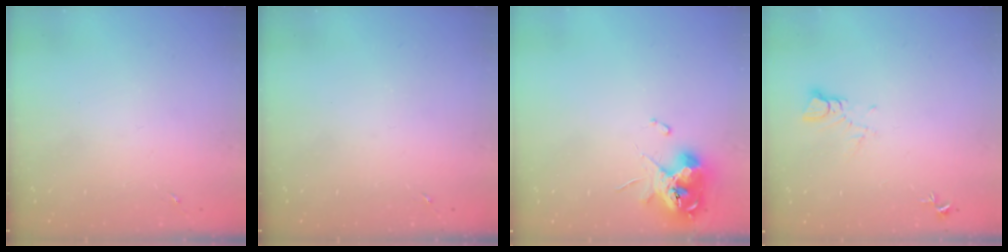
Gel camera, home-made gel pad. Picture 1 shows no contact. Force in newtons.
{"total": 0.0}
{"total": 11.8, "press": 11.7, "slide": 1.4}
{"total": 3.5, "press": 3.5, "slide": 0.3}